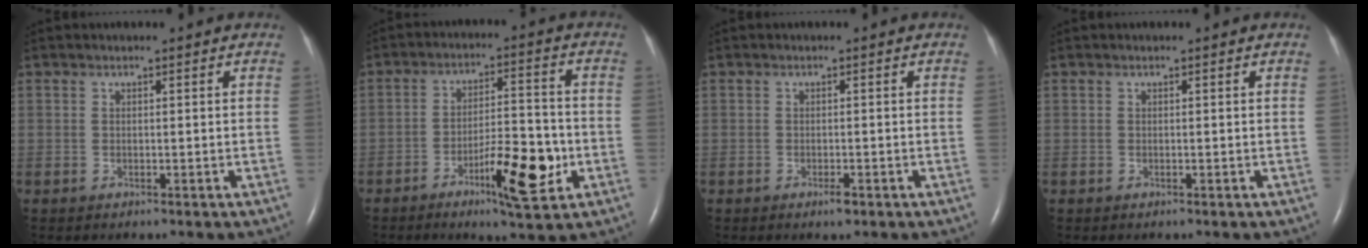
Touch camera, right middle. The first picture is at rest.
{"total": 10.3, "force": [-4.1, 1.9, 9.2], "torque": [-0.152, -0.001, -0.063]}
{"total": 1.2, "force": [-0.8, 0.2, 0.9], "torque": [-0.019, -0.002, -0.010]}
{"total": 0.0}